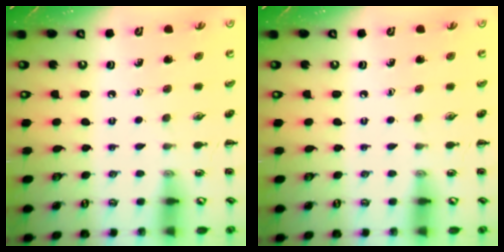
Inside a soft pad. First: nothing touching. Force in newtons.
{"total": 0.0}